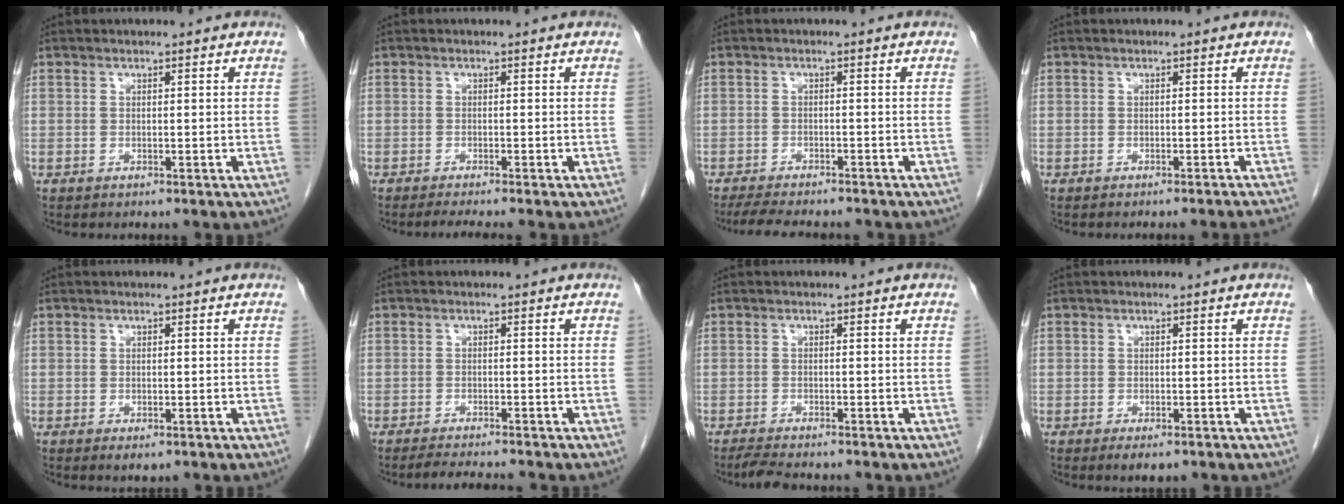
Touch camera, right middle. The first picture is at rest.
{"total": 2.9, "force": [-2.4, -0.6, 1.5], "torque": [-0.022, -0.007, -0.040]}
{"total": 8.6, "force": [-7.6, 1.6, 3.7], "torque": [-0.058, -0.013, -0.112]}
{"total": 4.7, "force": [-4.3, -1.0, 1.5], "torque": [-0.011, -0.009, -0.050]}
{"total": 1.4, "force": [-0.7, 0.7, 1.0], "torque": [-0.012, -0.002, -0.003]}
{"total": 4.4, "force": [-4.1, 0.0, 1.8], "torque": [-0.027, -0.015, -0.063]}
{"total": 2.8, "force": [-2.5, 0.2, 1.2], "torque": [-0.029, -0.009, -0.042]}
{"total": 2.3, "force": [-1.5, 0.9, 1.5], "torque": [-0.021, -0.004, -0.014]}